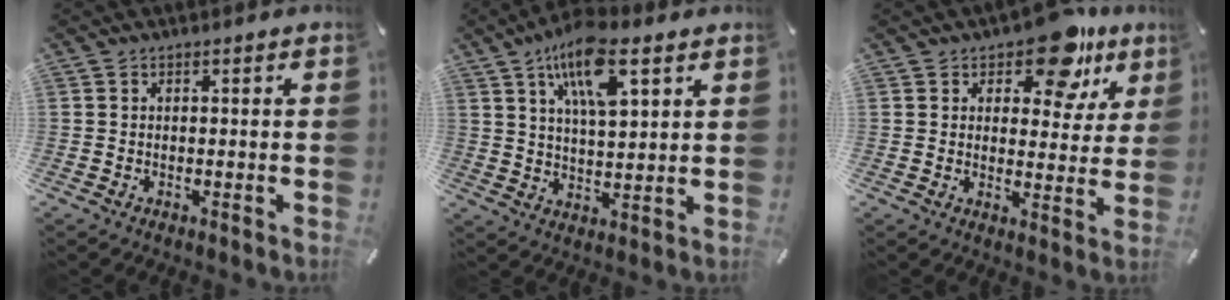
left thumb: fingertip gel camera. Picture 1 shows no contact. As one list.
[{"total": 12.1, "force": [7.2, 4.8, 8.5], "torque": [-0.147, -0.019, 0.125]}, {"total": 13.6, "force": [9.2, 6.6, 7.6], "torque": [-0.086, -0.055, 0.154]}]